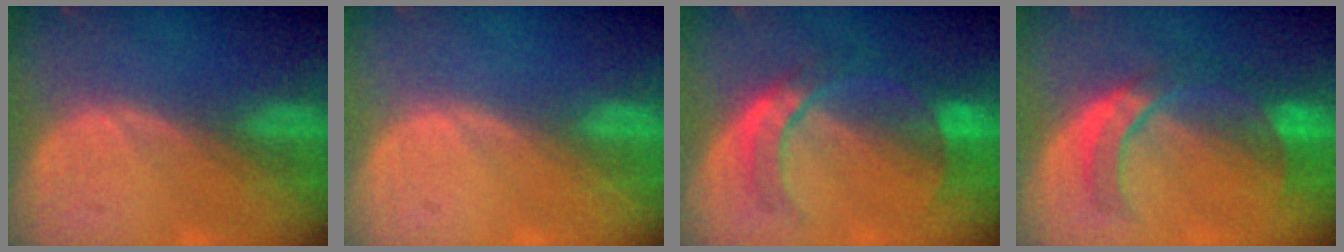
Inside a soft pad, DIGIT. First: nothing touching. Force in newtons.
{"total": 0.0}
{"total": 7.2, "press": 6.9, "slide": 1.9}
{"total": 7.0, "press": 6.9, "slide": 1.0}